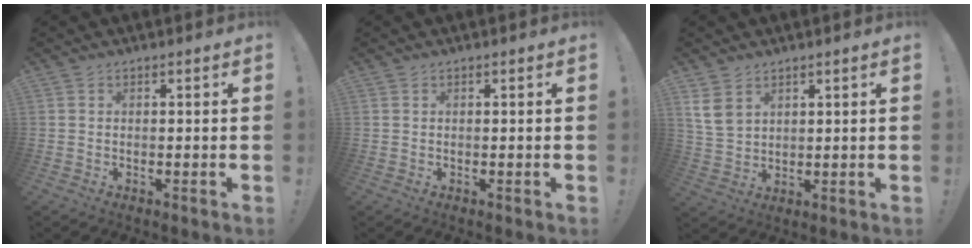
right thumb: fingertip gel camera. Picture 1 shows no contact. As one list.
[{"total": 0.0}, {"total": 7.0, "force": [3.5, 4.7, 3.9], "torque": [-0.079, -0.007, 0.073]}]